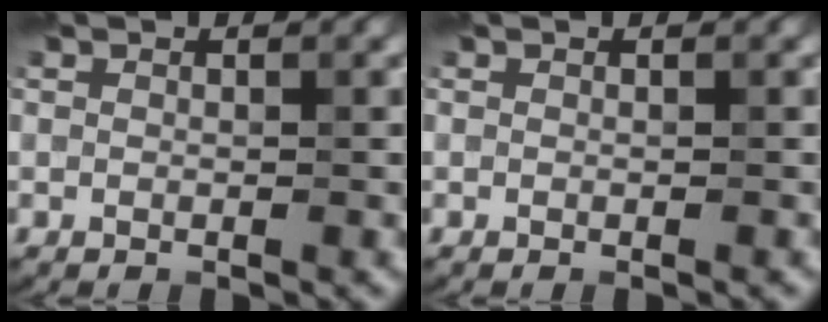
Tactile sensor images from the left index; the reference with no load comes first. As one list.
[{"total": 0.0}]